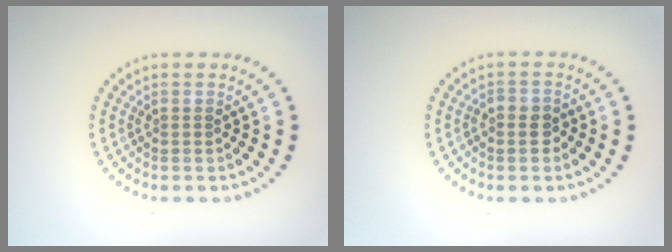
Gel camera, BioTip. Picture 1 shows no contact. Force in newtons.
{"total": 1.3, "press": 1.3, "slide": 0.4}